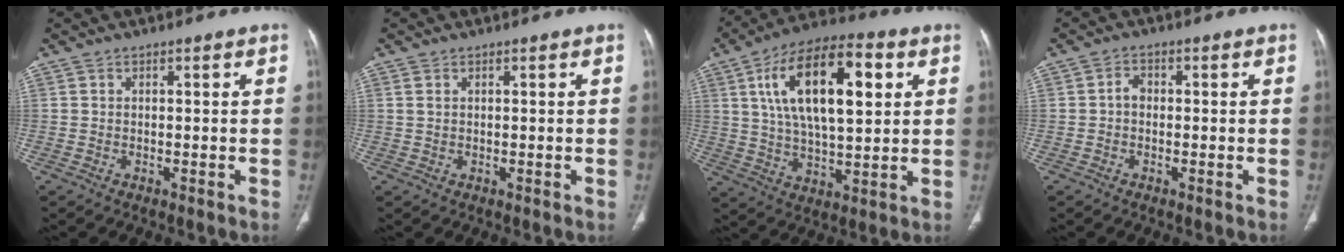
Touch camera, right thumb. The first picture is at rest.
{"total": 0.8, "force": [0.4, 0.5, 0.6], "torque": [-0.013, 0.004, 0.011]}
{"total": 20.7, "force": [6.2, 9.2, 17.5], "torque": [-0.282, 0.003, 0.099]}
{"total": 1.9, "force": [-0.3, 1.4, 1.2], "torque": [-0.014, 0.007, -0.011]}